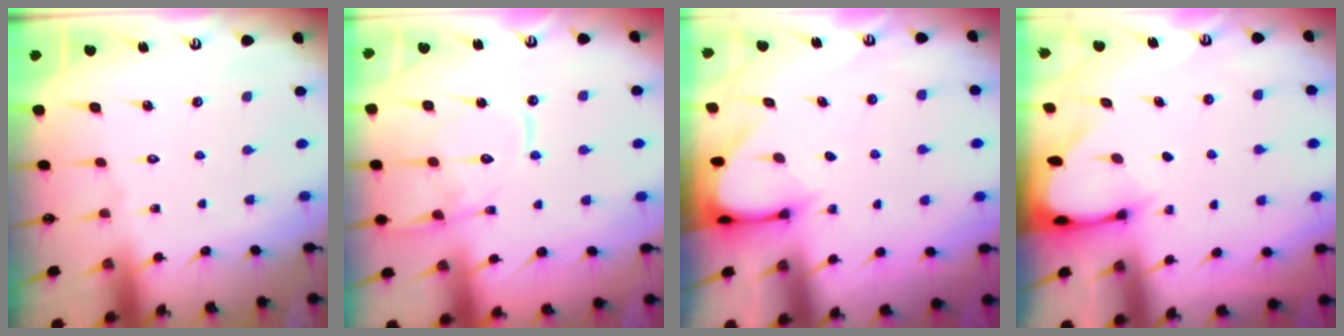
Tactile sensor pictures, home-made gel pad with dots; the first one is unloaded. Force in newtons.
{"total": 13.6, "press": 13.6, "slide": 1.4}
{"total": 3.4, "press": 3.4, "slide": 0.3}
{"total": 2.3, "press": 2.3, "slide": 0.1}